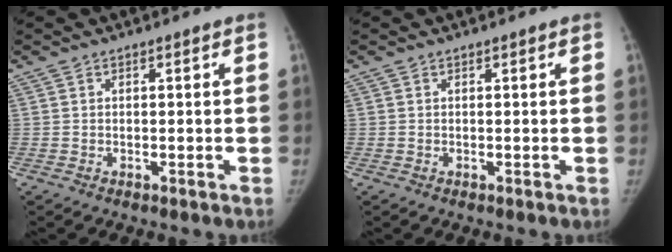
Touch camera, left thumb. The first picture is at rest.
{"total": 0.0}